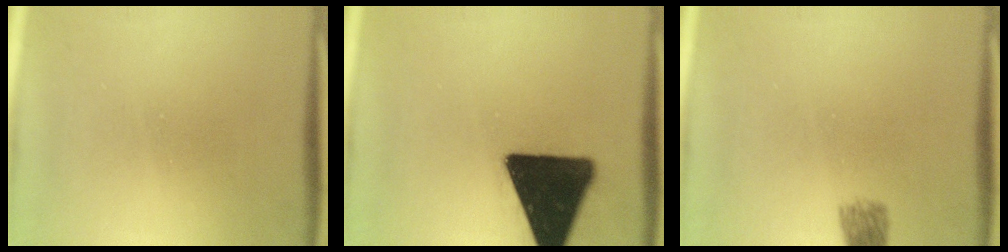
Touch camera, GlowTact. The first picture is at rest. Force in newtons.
{"total": 20.0}
{"total": 2.6}